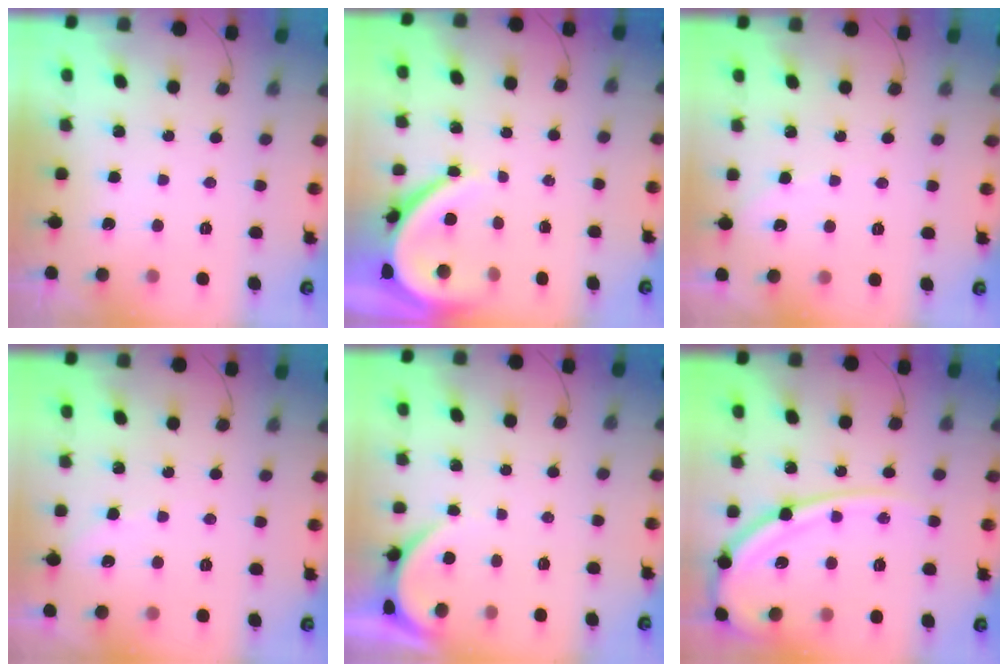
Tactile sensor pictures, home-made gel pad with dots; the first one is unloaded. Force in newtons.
{"total": 7.5, "press": 7.4, "slide": 0.9}
{"total": 2.4, "press": 2.4, "slide": 0.5}
{"total": 2.4, "press": 2.4, "slide": 0.5}
{"total": 2.1, "press": 2.1, "slide": 0.3}
{"total": 14.5, "press": 14.4, "slide": 1.8}